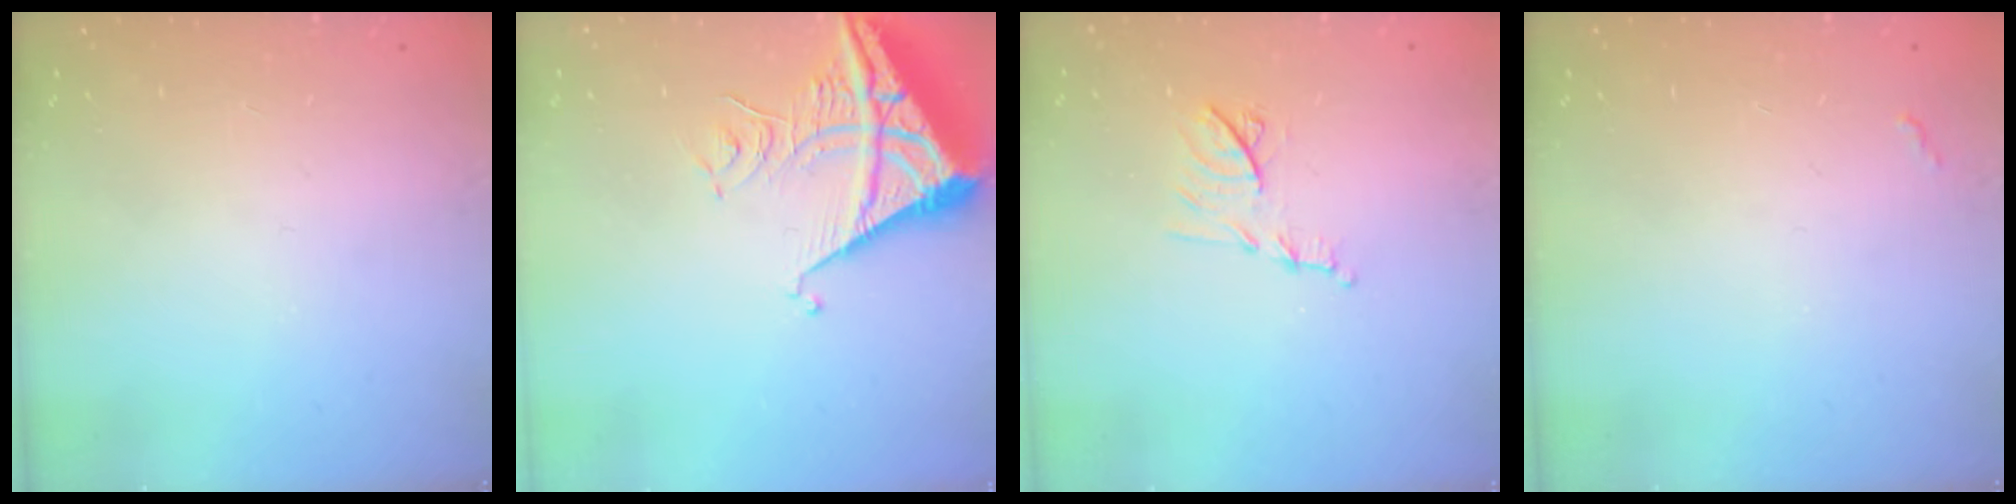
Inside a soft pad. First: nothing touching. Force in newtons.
{"total": 9.1, "press": 9.1, "slide": 1.0}
{"total": 9.4, "press": 9.4, "slide": 0.1}
{"total": 2.8, "press": 2.8, "slide": 0.4}